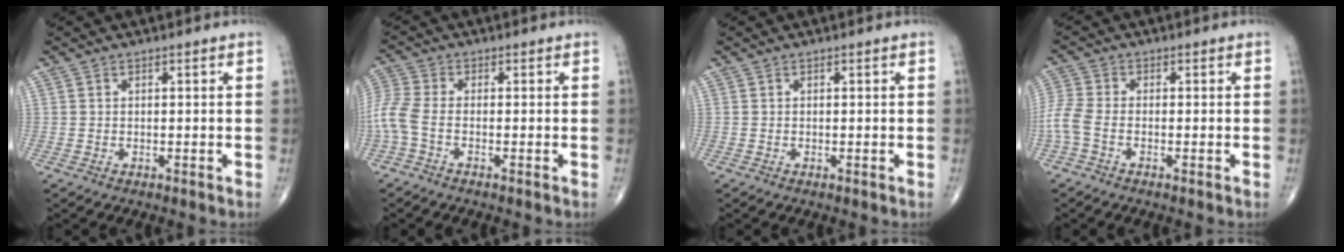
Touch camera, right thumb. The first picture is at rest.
{"total": 6.1, "force": [-2.2, 2.4, 5.2], "torque": [-0.152, 0.015, -0.057]}
{"total": 0.0}
{"total": 4.8, "force": [-1.9, 2.1, 3.9], "torque": [-0.113, 0.008, -0.052]}